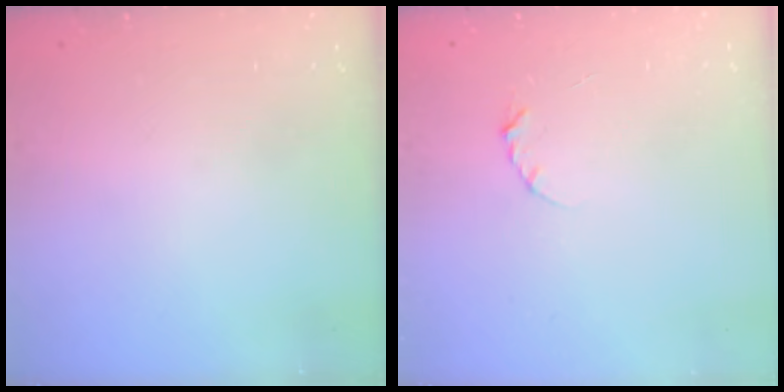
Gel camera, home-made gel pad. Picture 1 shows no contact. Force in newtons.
{"total": 2.3, "press": 2.3, "slide": 0.4}